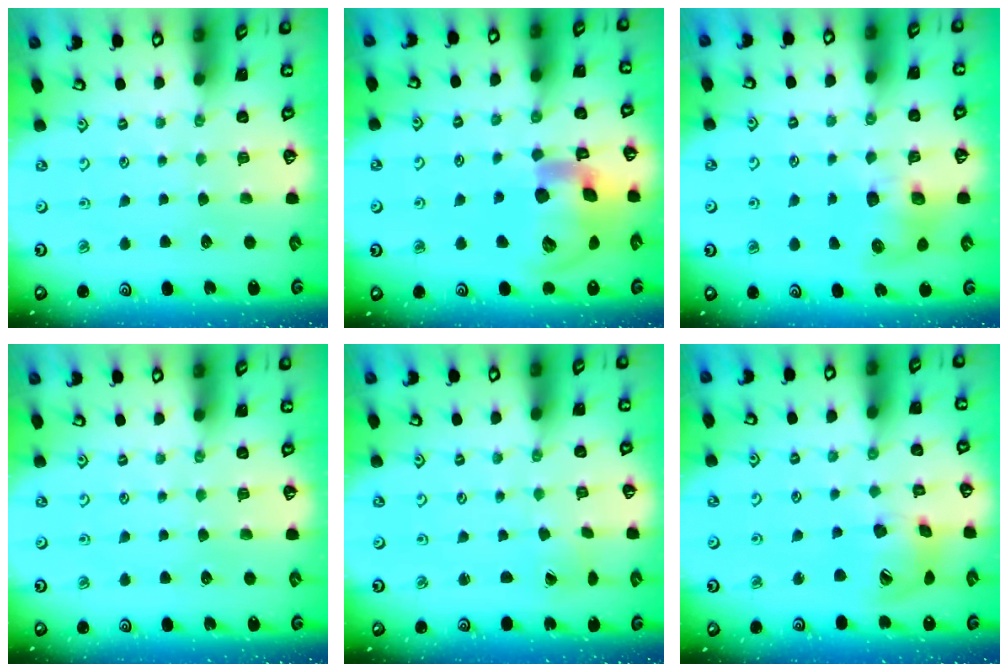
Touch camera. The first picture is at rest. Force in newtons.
{"total": 20.7, "press": 20.4, "slide": 3.4}
{"total": 7.6, "press": 7.5, "slide": 1.1}
{"total": 0.0}
{"total": 0.8, "press": 0.8, "slide": 0.0}
{"total": 17.2, "press": 17.0, "slide": 2.8}